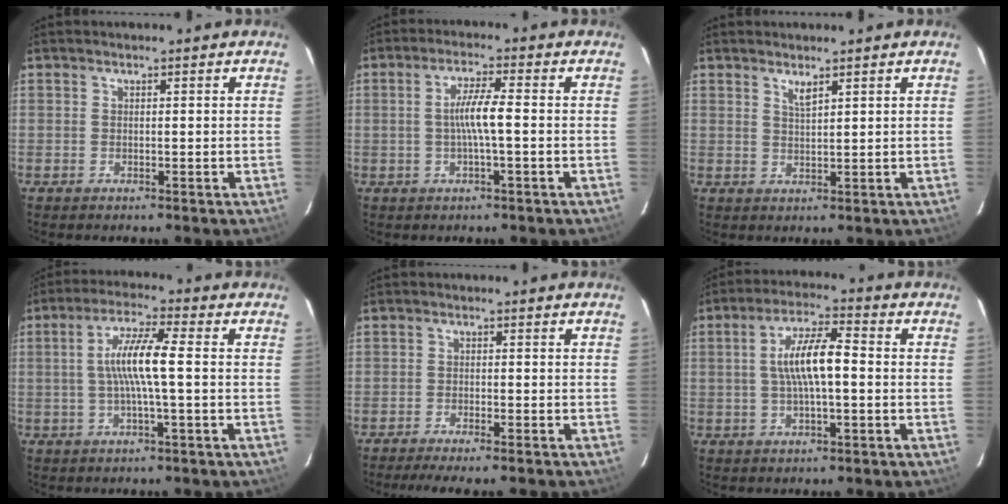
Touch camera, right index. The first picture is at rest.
{"total": 5.0, "force": [-0.7, -0.1, 5.0], "torque": [-0.094, 0.002, -0.011]}
{"total": 2.0, "force": [1.5, 0.3, 1.3], "torque": [-0.023, -0.002, 0.025]}
{"total": 8.2, "force": [-0.3, 0.3, 8.1], "torque": [-0.157, 0.007, -0.005]}
{"total": 6.1, "force": [-5.2, 0.2, 3.1], "torque": [-0.070, -0.017, -0.083]}
{"total": 8.7, "force": [-0.1, 2.1, 8.4], "torque": [-0.155, 0.011, 0.000]}